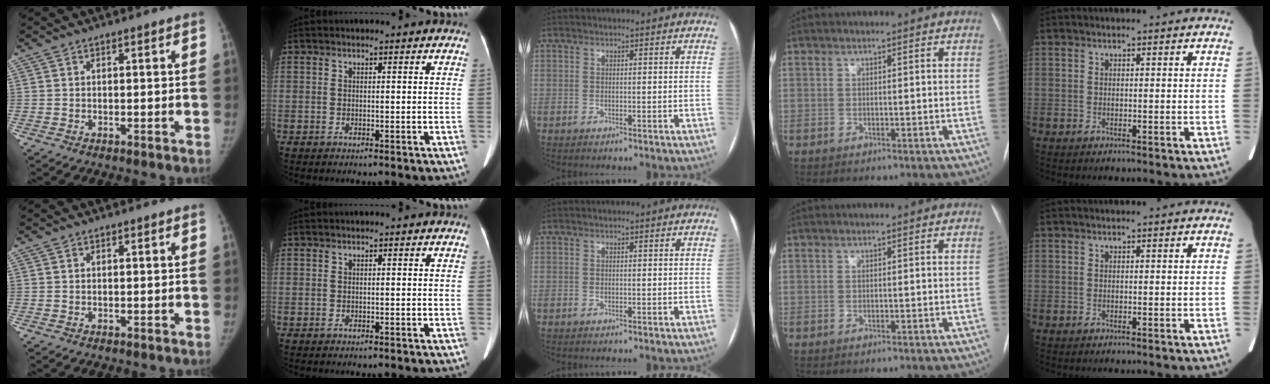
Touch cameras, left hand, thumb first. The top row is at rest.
{}